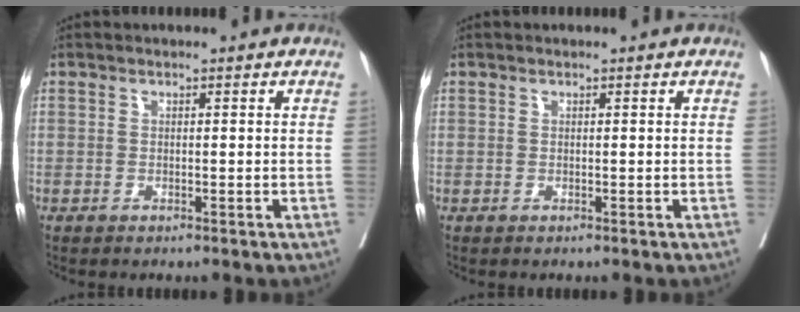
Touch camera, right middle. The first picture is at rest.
{"total": 0.0}